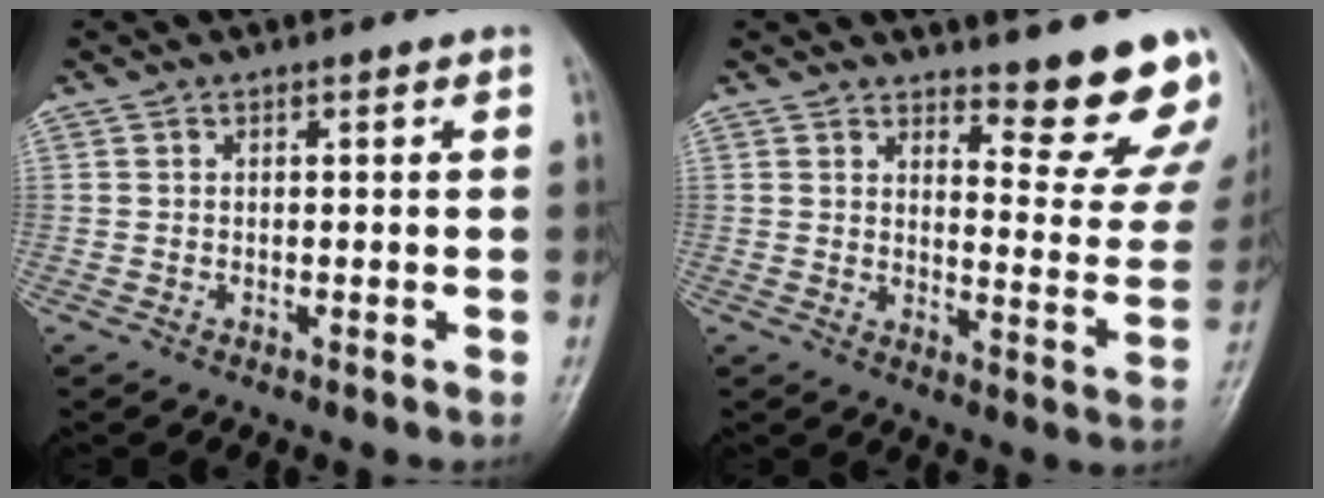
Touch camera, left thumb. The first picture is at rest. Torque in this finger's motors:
{"motor_torque": [0.53, 0.36, 0.11, -0.25, 0.06]}